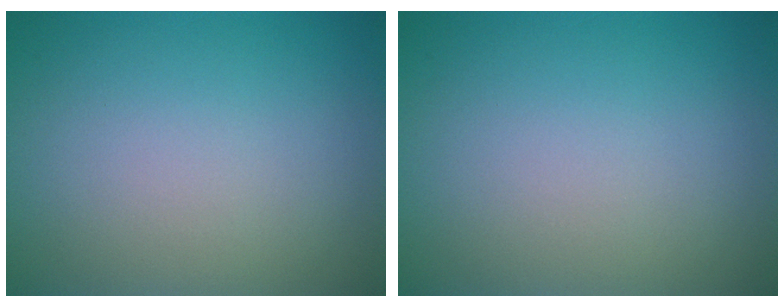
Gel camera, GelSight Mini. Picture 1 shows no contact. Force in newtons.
{"total": 0.0}